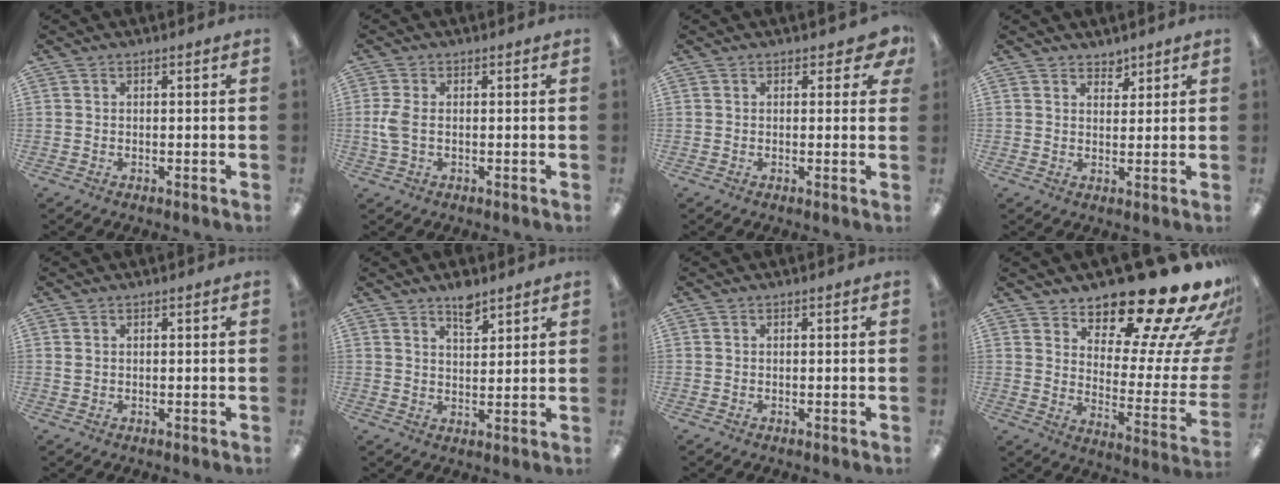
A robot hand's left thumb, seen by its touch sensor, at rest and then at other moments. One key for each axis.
{"total": 4.9, "fx": 0.0, "fy": 2.8, "fz": 4.1, "tx": -0.087, "ty": 0.000, "tz": -0.006}
{"total": 3.4, "fx": 1.7, "fy": 2.1, "fz": 2.0, "tx": -0.017, "ty": -0.001, "tz": 0.029}
{"total": 3.1, "fx": 2.7, "fy": 1.6, "fz": 0.3, "tx": 0.005, "ty": -0.017, "tz": 0.047}
{"total": 1.1, "fx": 0.5, "fy": 0.8, "fz": 0.5, "tx": -0.012, "ty": 0.003, "tz": 0.009}
{"total": 5.9, "fx": 4.6, "fy": 2.5, "fz": 2.9, "tx": -0.034, "ty": -0.027, "tz": 0.078}
{"total": 0.0}
{"total": 22.1, "fx": 18.2, "fy": 6.0, "fz": 11.0, "tx": -0.138, "ty": -0.145, "tz": 0.294}